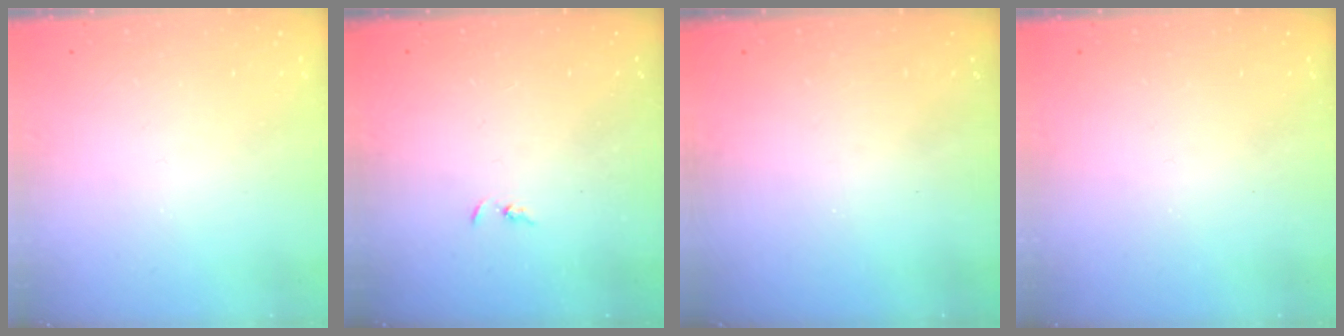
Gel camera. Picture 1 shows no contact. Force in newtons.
{"total": 1.3, "press": 1.2, "slide": 0.3}
{"total": 0.0}
{"total": 0.0}